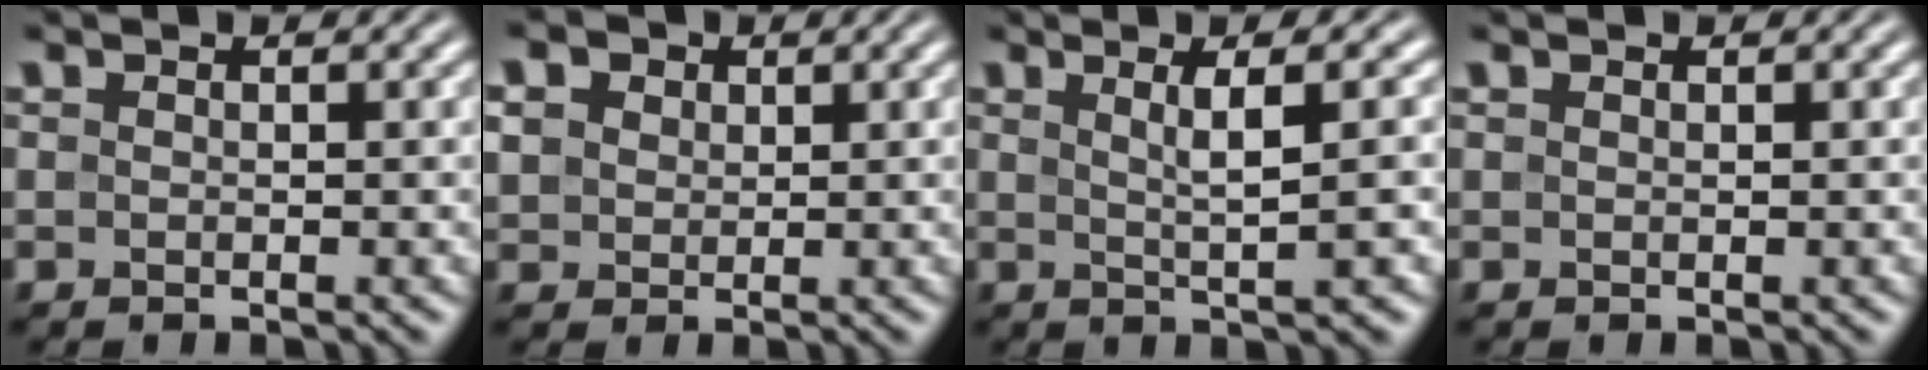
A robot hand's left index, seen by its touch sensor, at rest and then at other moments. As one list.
[{"total": 5.8, "force": [2.5, 4.3, 3.0], "torque": [-0.095, 0.024, 0.040]}, {"total": 4.0, "force": [0.9, 0.9, 3.8], "torque": [-0.052, 0.007, 0.015]}, {"total": 0.0}]